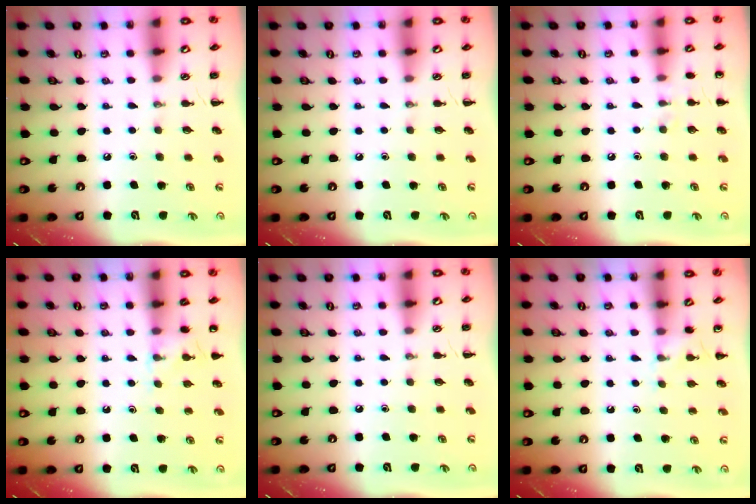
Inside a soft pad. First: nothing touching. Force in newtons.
{"total": 0.0}
{"total": 5.1, "press": 4.9, "slide": 1.7}
{"total": 5.7, "press": 5.4, "slide": 1.8}
{"total": 0.0}
{"total": 5.5, "press": 5.1, "slide": 2.0}